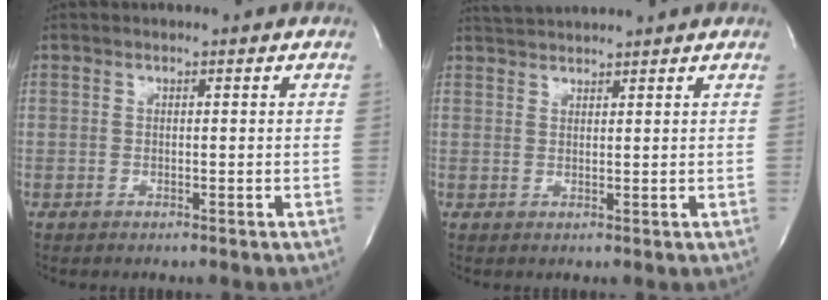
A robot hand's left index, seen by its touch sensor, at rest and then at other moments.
{"total": 4.3, "force": [4.2, -0.2, 0.7], "torque": [-0.020, 0.026, 0.075]}